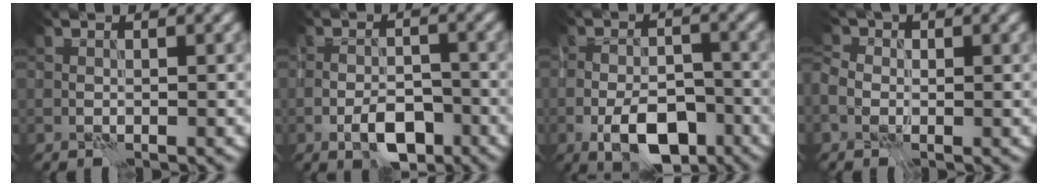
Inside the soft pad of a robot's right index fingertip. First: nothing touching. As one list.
[{"total": 4.2, "force": [-2.3, 1.9, 2.9], "torque": [-0.043, 0.000, -0.038]}, {"total": 6.5, "force": [-3.4, 3.0, 4.6], "torque": [-0.073, -0.002, -0.060]}, {"total": 1.8, "force": [-0.2, 1.6, 0.9], "torque": [-0.015, 0.004, -0.009]}]